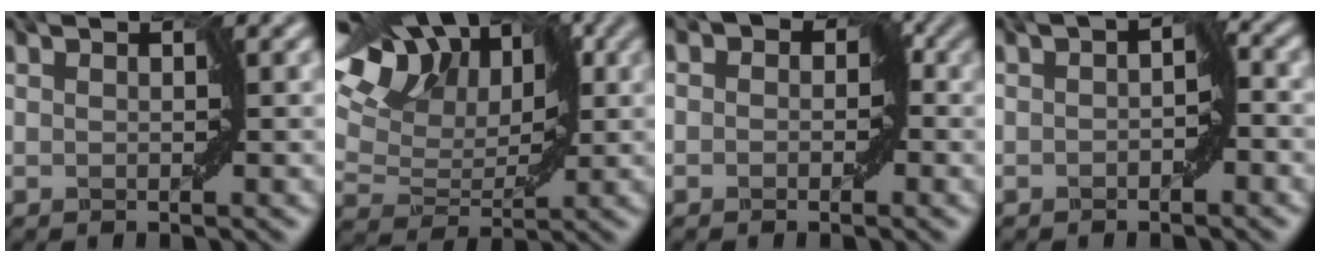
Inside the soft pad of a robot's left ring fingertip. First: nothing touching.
{"total": 13.4, "force": [7.1, 8.4, 7.7], "torque": [-0.145, 0.046, 0.103]}
{"total": 2.0, "force": [0.0, 1.7, 1.0], "torque": [0.012, 0.005, -0.008]}
{"total": 2.2, "force": [-0.3, 1.1, 1.9], "torque": [-0.016, 0.004, -0.007]}